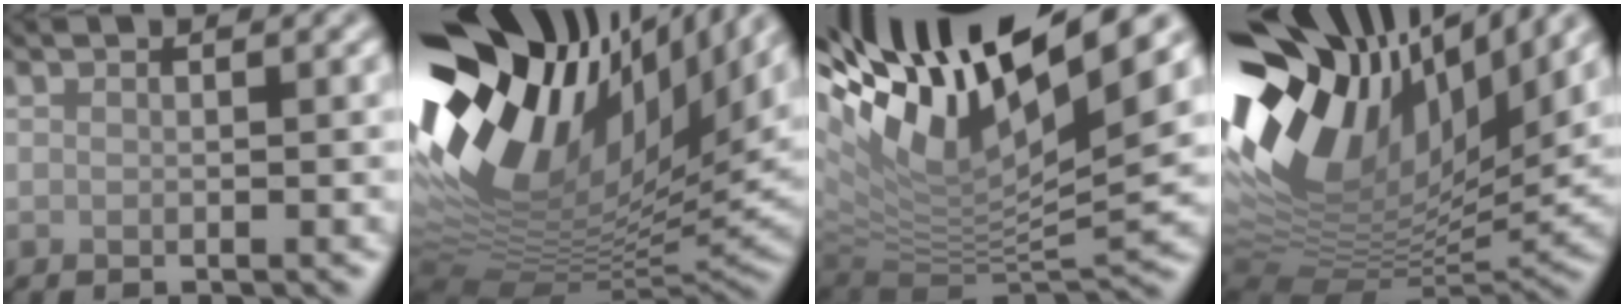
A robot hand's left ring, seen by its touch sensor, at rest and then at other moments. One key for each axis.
{"total": 17.1, "fx": 4.2, "fy": 8.5, "fz": 14.2, "tx": -0.284, "ty": -0.005, "tz": 0.081}
{"total": 14.9, "fx": 6.3, "fy": 4.8, "fz": 12.6, "tx": -0.238, "ty": 0.012, "tz": 0.127}
{"total": 15.6, "fx": 4.1, "fy": 8.6, "fz": 12.4, "tx": -0.252, "ty": 0.013, "tz": 0.069}